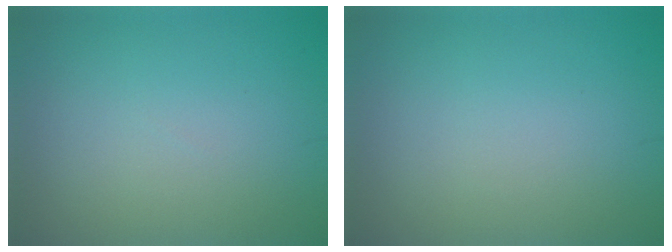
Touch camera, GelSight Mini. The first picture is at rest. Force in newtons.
{"total": 0.0}